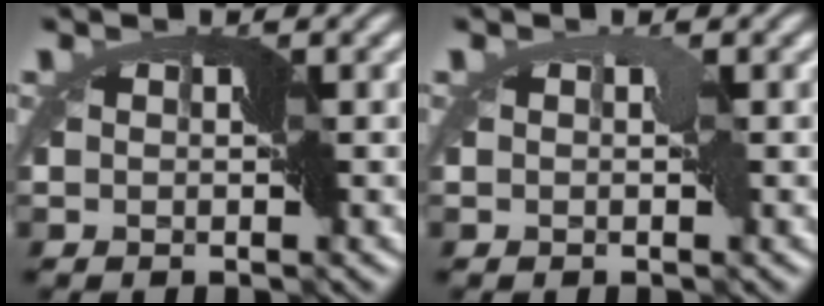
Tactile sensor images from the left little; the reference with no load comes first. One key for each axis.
{"total": 0.7, "fx": 0.0, "fy": 0.4, "fz": 0.6, "tx": -0.001, "ty": 0.002, "tz": -0.001}